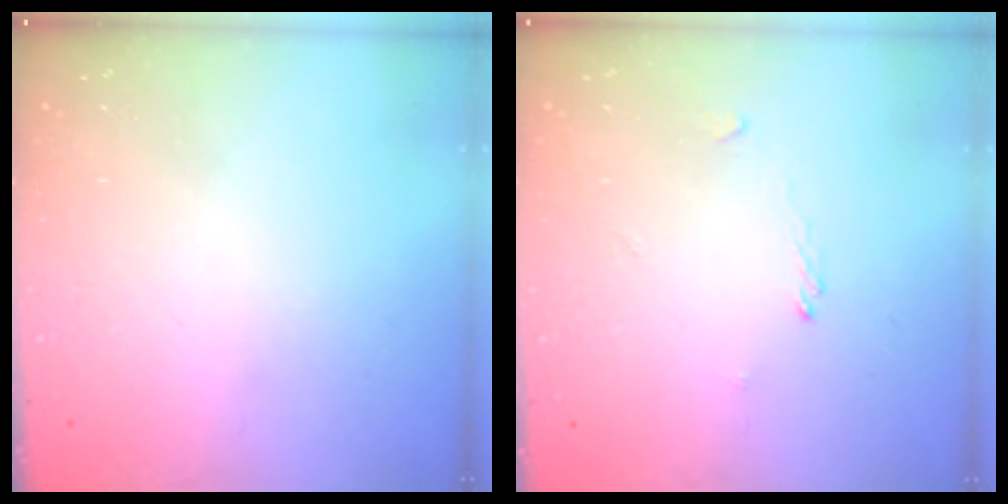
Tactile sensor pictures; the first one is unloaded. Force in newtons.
{"total": 1.2, "press": 1.2, "slide": 0.3}